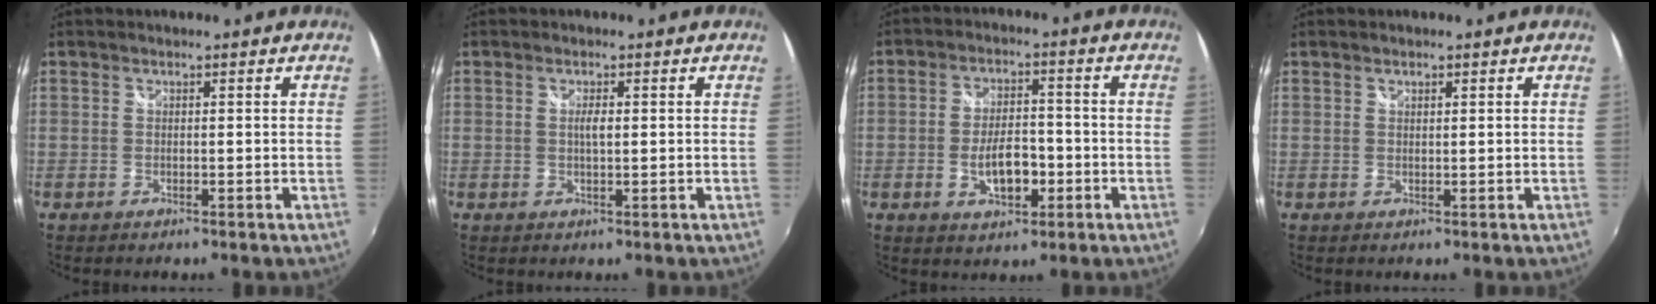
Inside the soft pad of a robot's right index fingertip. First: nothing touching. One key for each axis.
{"total": 1.7, "fx": 0.3, "fy": 0.4, "fz": 1.6, "tx": -0.029, "ty": 0.000, "tz": 0.003}
{"total": 7.5, "fx": -2.4, "fy": 3.6, "fz": 6.1, "tx": -0.118, "ty": 0.004, "tz": -0.032}
{"total": 0.7, "fx": 0.5, "fy": 0.3, "fz": 0.4, "tx": -0.005, "ty": 0.001, "tz": 0.008}